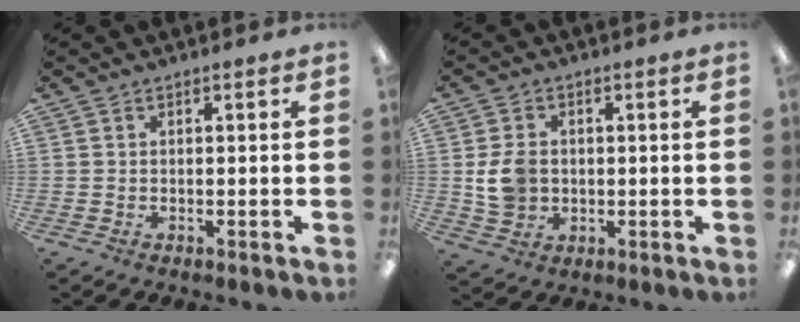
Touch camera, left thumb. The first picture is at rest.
{"total": 7.3, "force": [0.2, 6.0, 4.2], "torque": [-0.078, 0.008, 0.005]}